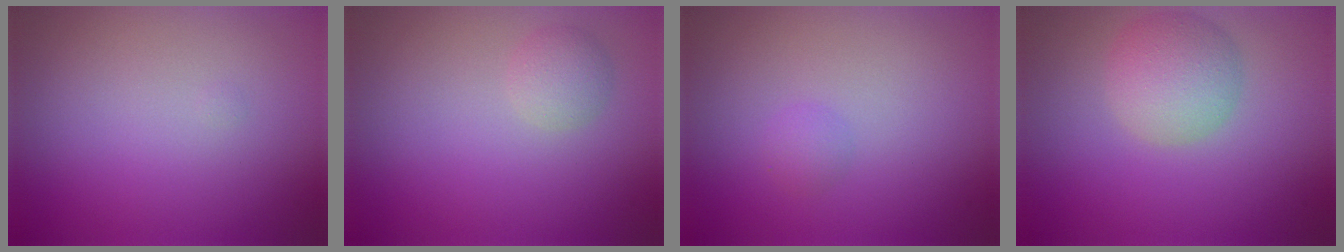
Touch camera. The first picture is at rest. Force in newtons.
{"total": 1.6, "press": 1.6, "slide": 0.1}
{"total": 1.0, "press": 1.0, "slide": 0.1}
{"total": 4.1, "press": 4.1, "slide": 0.3}